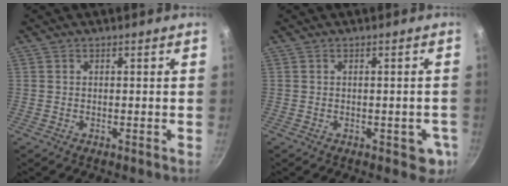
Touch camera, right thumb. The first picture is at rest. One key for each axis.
{"total": 4.4, "fx": -1.3, "fy": 2.5, "fz": 3.4, "tx": -0.021, "ty": 0.005, "tz": -0.013}